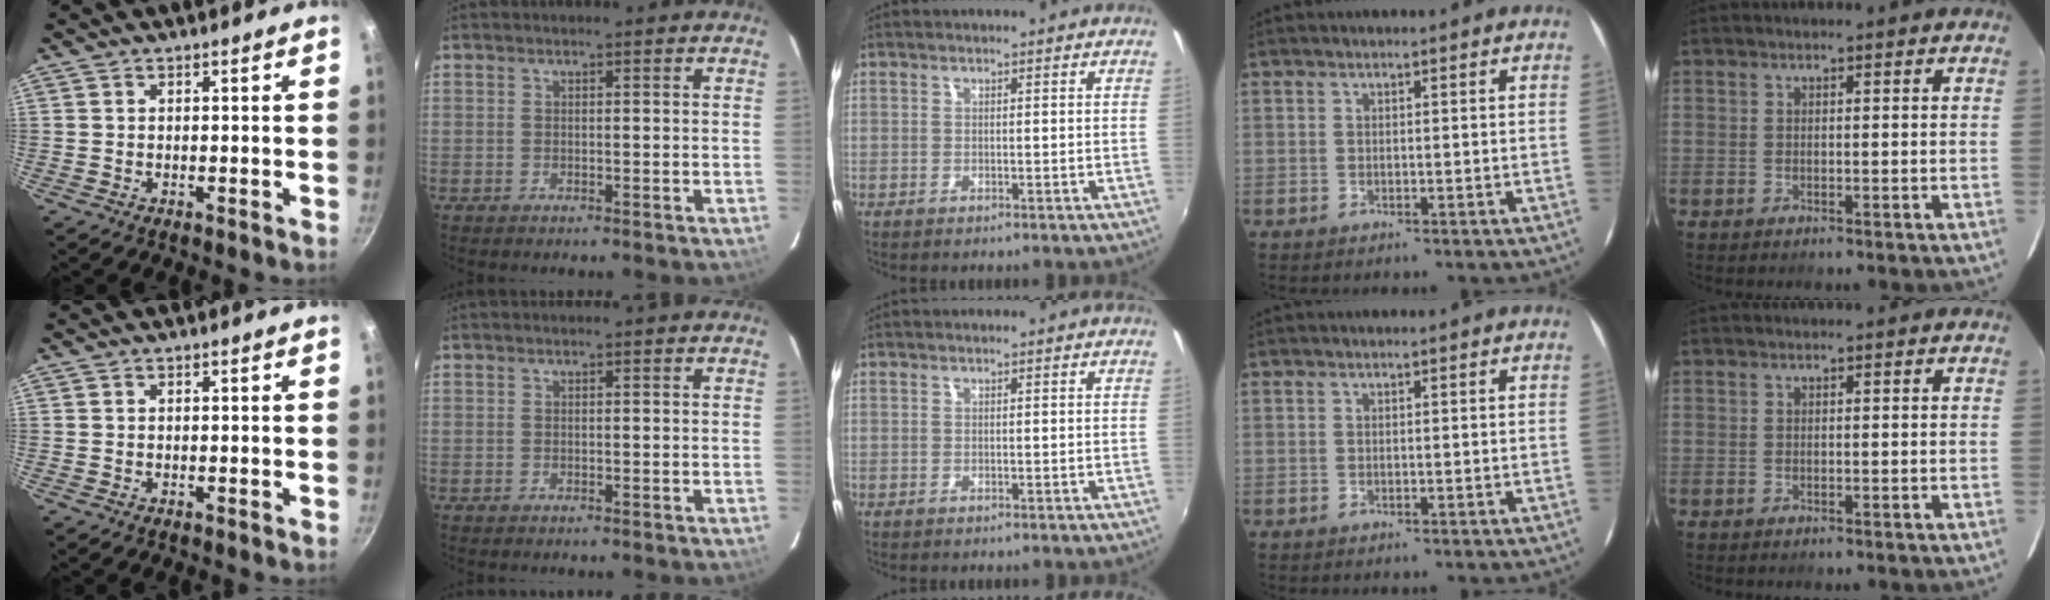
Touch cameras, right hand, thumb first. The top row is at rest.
{}